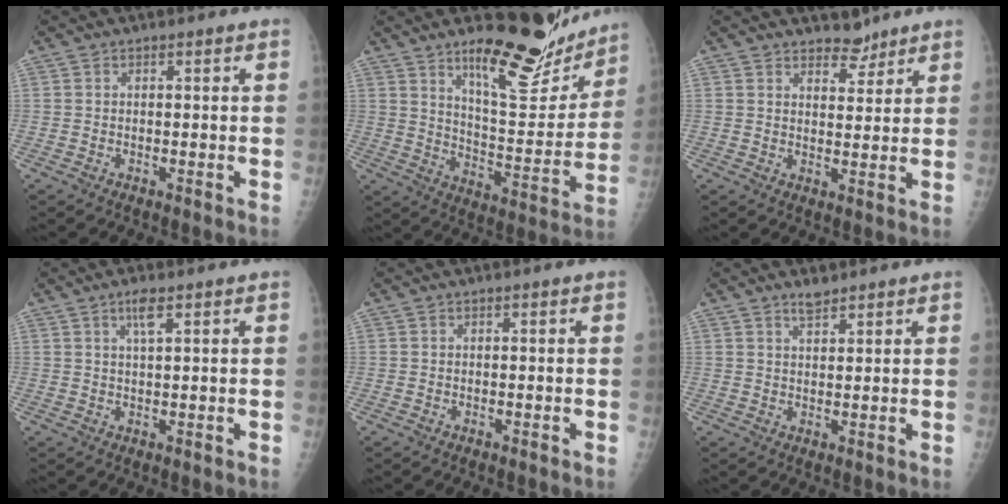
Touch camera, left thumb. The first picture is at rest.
{"total": 17.5, "force": [13.8, 5.4, 9.3], "torque": [-0.082, -0.111, 0.215]}
{"total": 4.1, "force": [3.5, 1.8, 0.9], "torque": [0.008, -0.027, 0.054]}
{"total": 2.8, "force": [1.5, 0.5, 2.3], "torque": [-0.047, -0.006, 0.028]}
{"total": 0.0}
{"total": 2.5, "force": [2.2, 0.8, 1.0], "torque": [-0.011, -0.015, 0.038]}